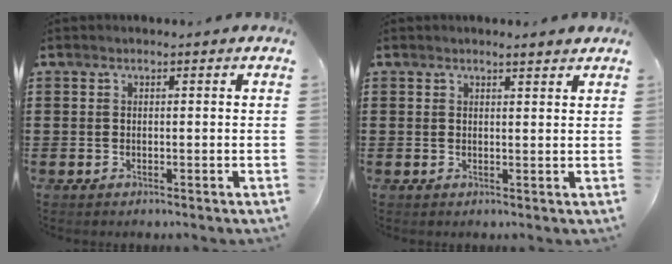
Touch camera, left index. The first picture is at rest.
{"total": 1.8, "force": [1.6, 0.0, 0.7], "torque": [-0.016, 0.001, 0.031]}